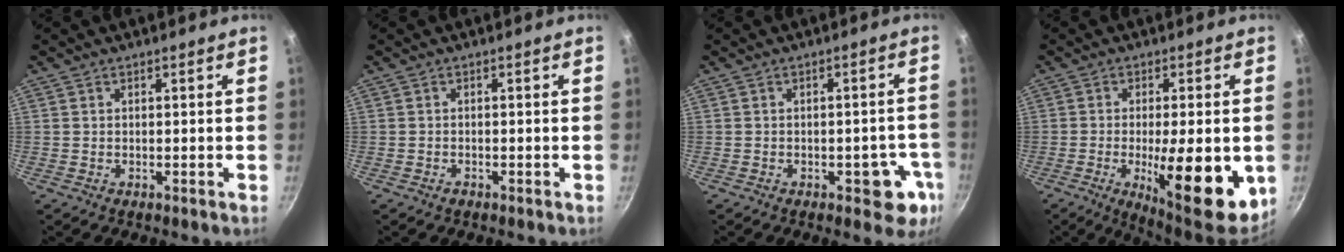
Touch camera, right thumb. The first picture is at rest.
{"total": 0.7, "force": [-0.6, 0.3, 0.3], "torque": [-0.009, 0.005, -0.011]}
{"total": 7.5, "force": [-2.9, 3.9, 5.7], "torque": [-0.022, 0.016, -0.032]}
{"total": 17.0, "force": [-3.9, 4.8, 15.9], "torque": [-0.205, -0.001, -0.046]}